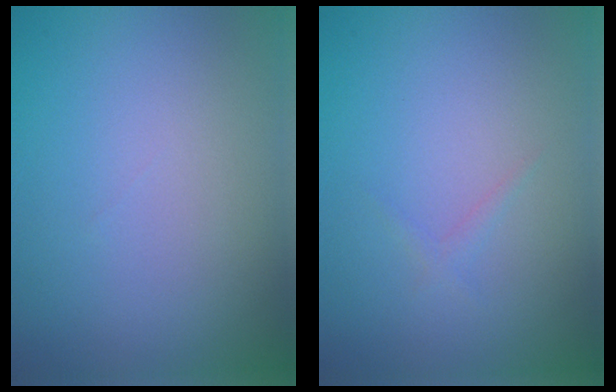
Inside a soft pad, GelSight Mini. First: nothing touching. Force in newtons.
{"total": 0.7, "press": 0.7, "slide": 0.0}